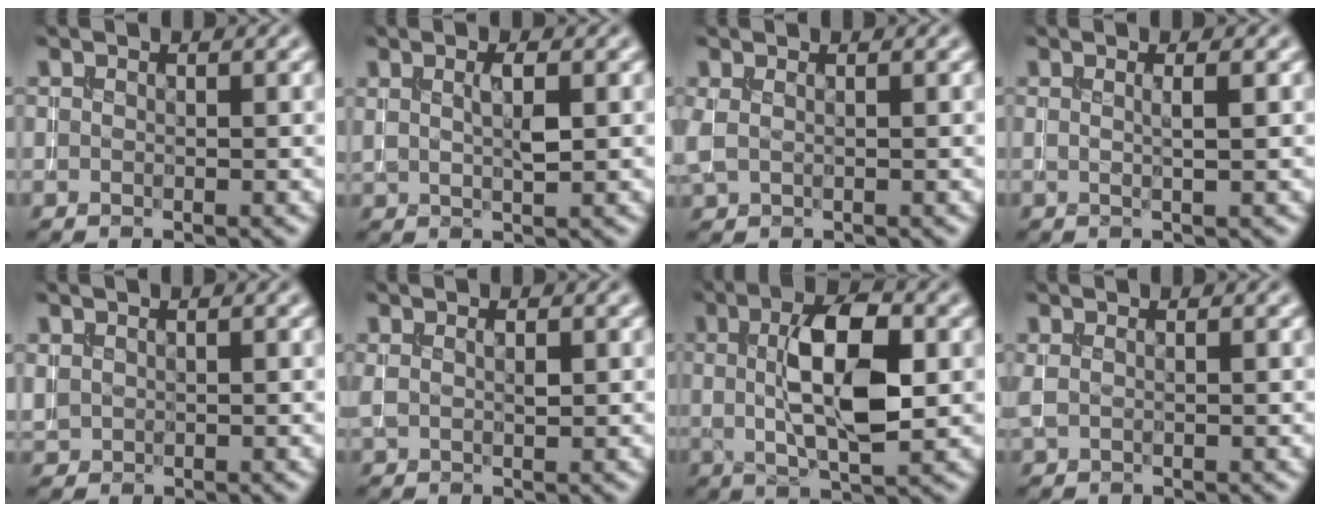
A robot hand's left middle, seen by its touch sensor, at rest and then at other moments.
{"total": 1.8, "force": [0.8, 0.4, 1.6], "torque": [-0.030, 0.002, 0.015]}
{"total": 0.9, "force": [0.4, 0.3, 0.7], "torque": [-0.019, 0.006, 0.006]}
{"total": 1.5, "force": [0.3, 0.3, 1.4], "torque": [-0.014, 0.001, -0.003]}
{"total": 0.9, "force": [0.4, 0.6, 0.4], "torque": [-0.008, 0.004, 0.012]}
{"total": 1.0, "force": [0.5, 0.1, 0.8], "torque": [-0.015, 0.002, 0.008]}
{"total": 7.8, "force": [1.1, 2.9, 7.2], "torque": [-0.122, 0.007, 0.015]}
{"total": 0.6, "force": [0.3, 0.1, 0.5], "torque": [-0.011, 0.004, 0.003]}